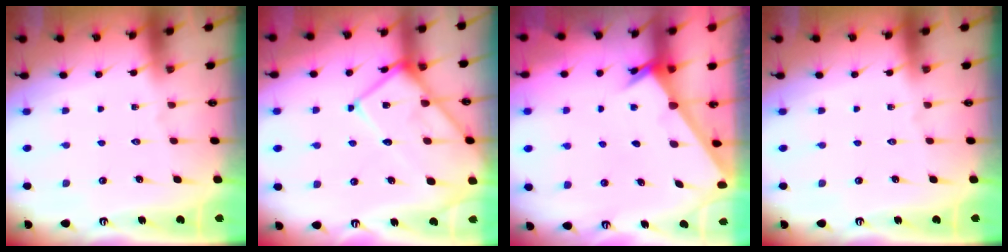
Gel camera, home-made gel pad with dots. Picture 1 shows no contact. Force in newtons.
{"total": 15.6, "press": 15.5, "slide": 1.6}
{"total": 2.4, "press": 2.4, "slide": 0.2}
{"total": 0.0}